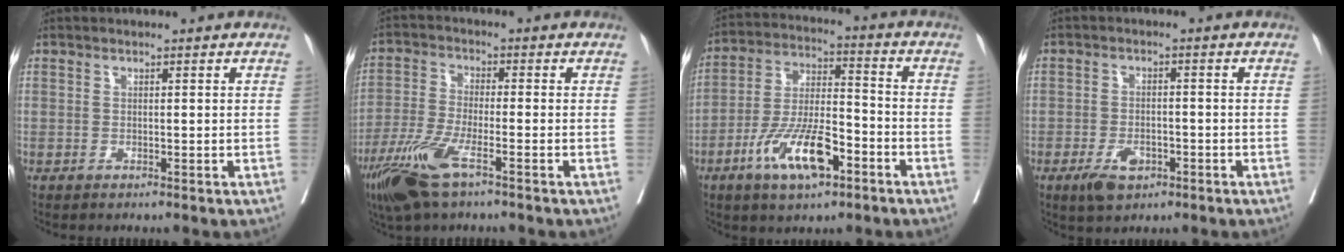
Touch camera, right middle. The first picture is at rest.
{"total": 9.0, "force": [-5.2, 1.4, 7.1], "torque": [-0.156, -0.022, -0.102]}
{"total": 12.4, "force": [-6.2, 3.7, 10.1], "torque": [-0.200, 0.000, -0.111]}
{"total": 4.6, "force": [-2.4, 2.3, 3.2], "torque": [-0.060, -0.002, -0.037]}